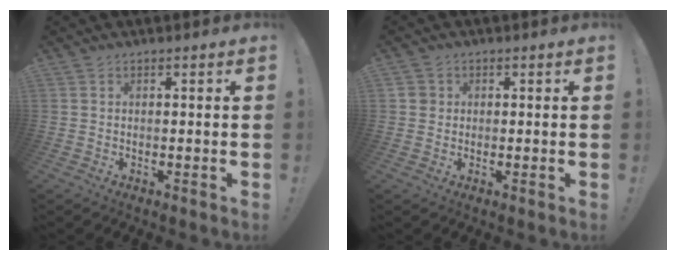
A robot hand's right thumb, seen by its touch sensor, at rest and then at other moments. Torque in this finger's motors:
{"motor_torque": [-0.06, -0.13, 0.22, -0.02, -0.01]}